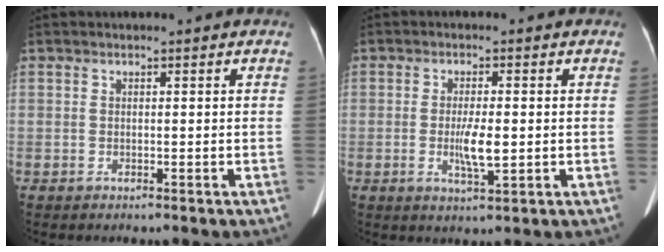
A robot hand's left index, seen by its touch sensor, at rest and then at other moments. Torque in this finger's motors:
{"motor_torque": [0.00, 0.08, 0.14, 0.02]}